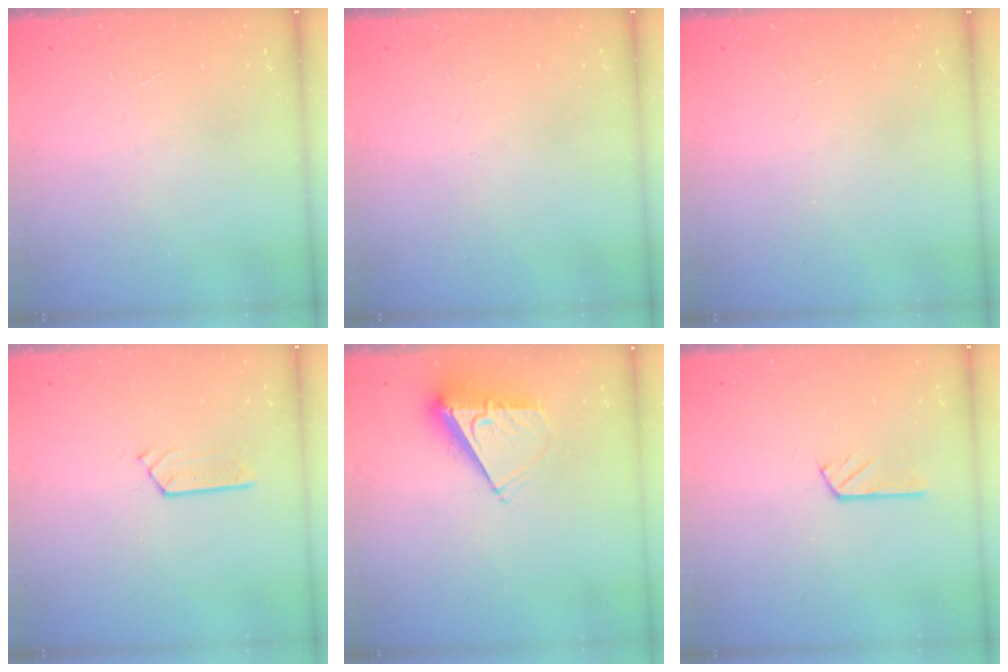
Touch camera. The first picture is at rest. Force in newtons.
{"total": 0.0}
{"total": 0.0}
{"total": 2.9, "press": 2.9, "slide": 0.3}
{"total": 6.7, "press": 6.7, "slide": 0.7}
{"total": 2.7, "press": 2.7, "slide": 0.1}